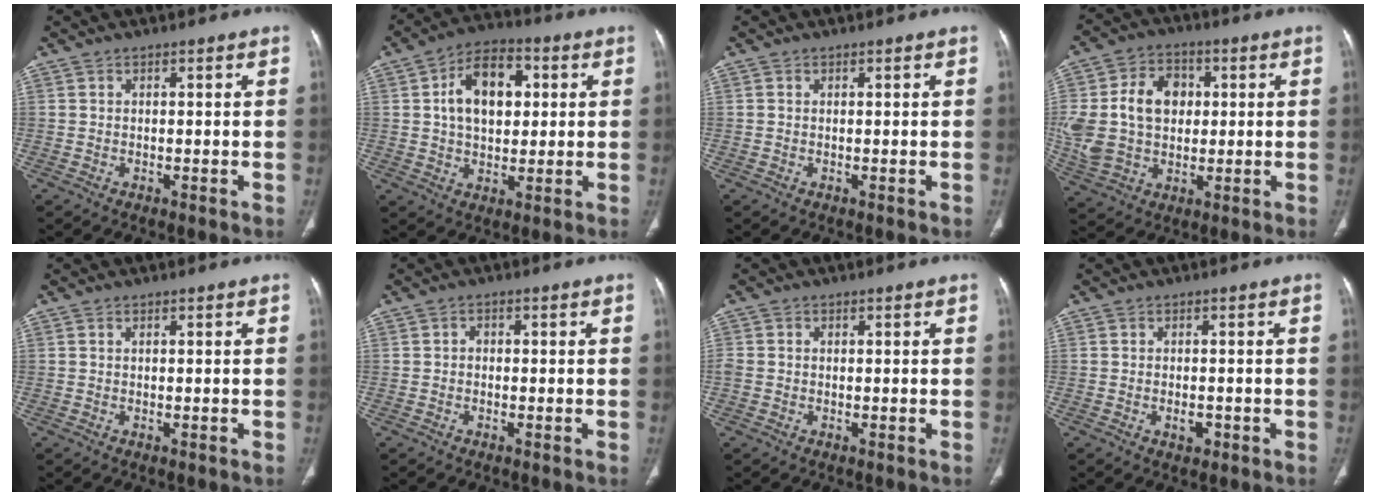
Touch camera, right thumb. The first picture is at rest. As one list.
[{"total": 12.7, "force": [2.6, 8.1, 9.4], "torque": [-0.131, 0.010, 0.037]}, {"total": 0.0}, {"total": 16.5, "force": [1.5, 12.4, 10.9], "torque": [-0.200, 0.016, 0.034]}, {"total": 0.0}, {"total": 1.2, "force": [-0.3, 1.0, 0.6], "torque": [-0.002, 0.004, -0.009]}, {"total": 1.6, "force": [-0.3, 1.4, 0.7], "torque": [-0.013, 0.005, -0.007]}, {"total": 2.4, "force": [-0.9, 1.6, 1.6], "torque": [-0.015, 0.005, -0.009]}]